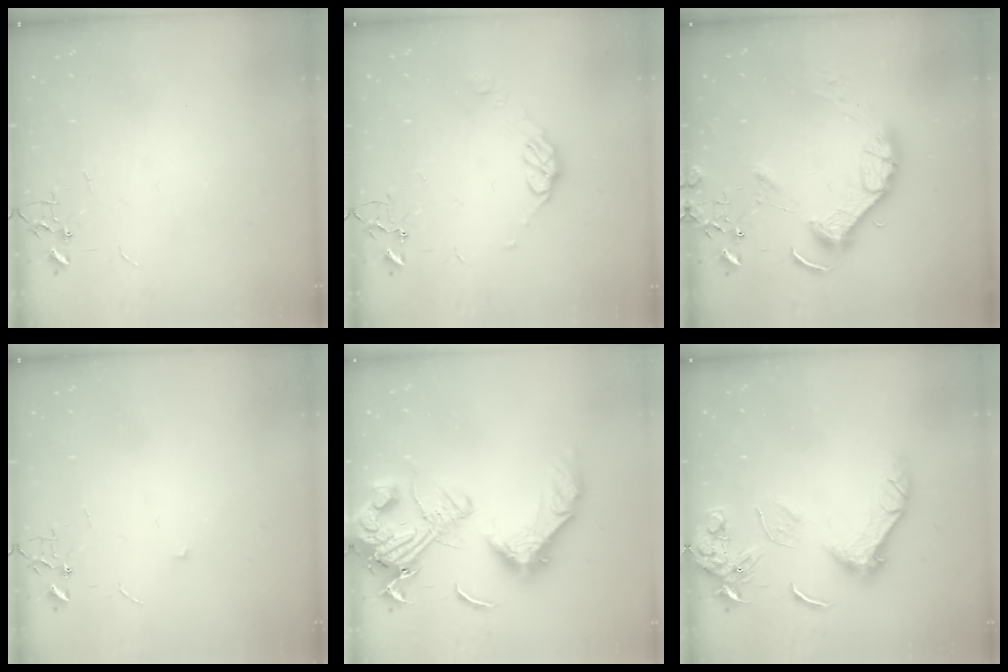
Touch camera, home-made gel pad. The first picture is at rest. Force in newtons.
{"total": 7.8, "press": 7.8, "slide": 0.6}
{"total": 12.3, "press": 12.1, "slide": 1.6}
{"total": 4.0, "press": 3.7, "slide": 1.6}
{"total": 22.6, "press": 22.3, "slide": 3.7}
{"total": 13.0, "press": 12.9, "slide": 1.4}